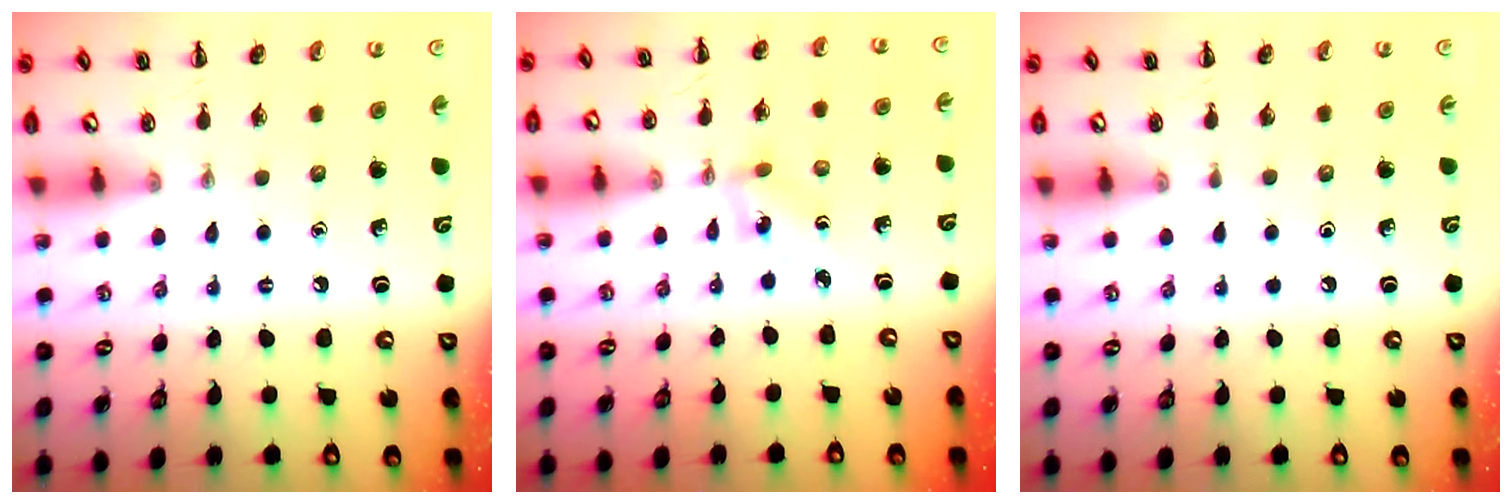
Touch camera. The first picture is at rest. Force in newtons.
{"total": 1.2, "press": 1.1, "slide": 0.5}
{"total": 0.0}